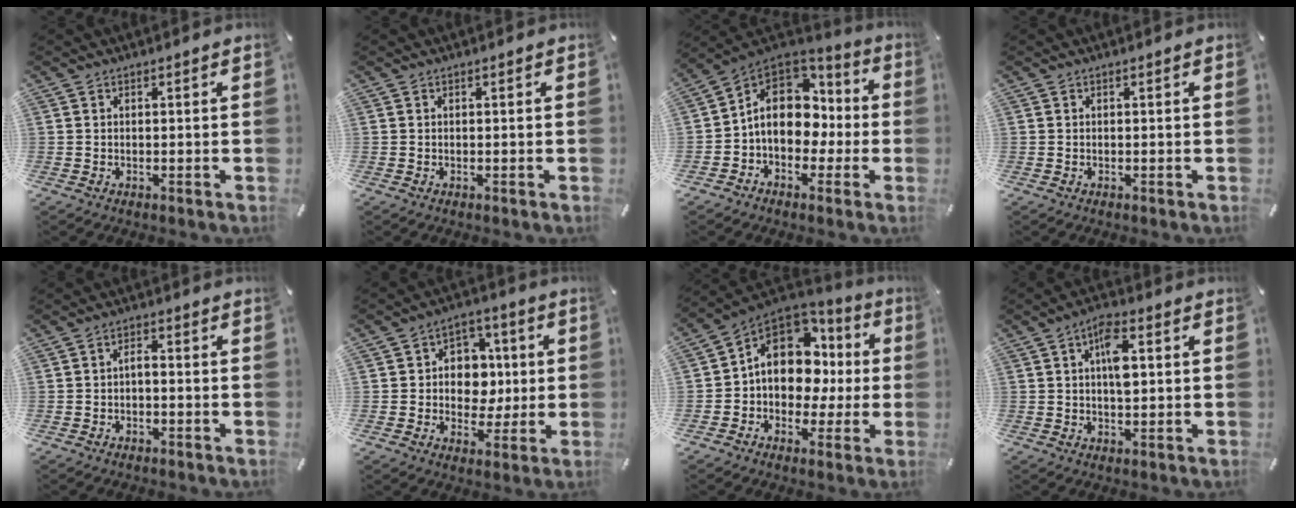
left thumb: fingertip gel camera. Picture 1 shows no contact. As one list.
[{"total": 0.0}, {"total": 13.6, "force": [0.4, 11.0, 8.0], "torque": [-0.139, -0.001, 0.009]}, {"total": 0.0}, {"total": 2.2, "force": [-1.1, 1.1, 1.5], "torque": [-0.030, 0.010, -0.024]}, {"total": 9.1, "force": [-0.1, 8.4, 3.4], "torque": [-0.037, -0.002, 0.001]}, {"total": 13.5, "force": [2.6, 10.7, 7.9], "torque": [-0.147, -0.016, 0.049]}, {"total": 7.1, "force": [1.6, 3.4, 6.1], "torque": [-0.099, 0.004, 0.021]}]